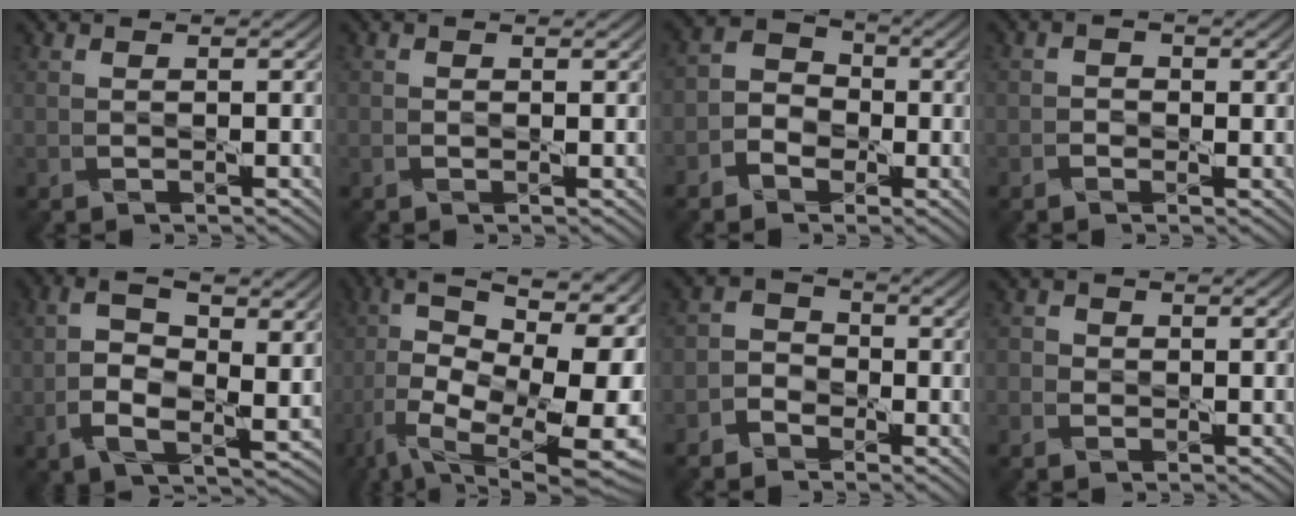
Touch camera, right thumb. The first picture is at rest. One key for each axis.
{"total": 0.0}
{"total": 4.3, "fx": -2.0, "fy": 3.5, "fz": 1.7, "tx": -0.033, "ty": 0.007, "tz": -0.054}
{"total": 0.9, "fx": -0.4, "fy": 0.7, "fz": 0.4, "tx": -0.005, "ty": 0.002, "tz": -0.013}
{"total": 10.7, "fx": -0.2, "fy": 5.6, "fz": 9.1, "tx": -0.202, "ty": -0.008, "tz": -0.007}
{"total": 17.1, "fx": -3.5, "fy": 7.7, "fz": 14.8, "tx": -0.279, "ty": -0.010, "tz": -0.059}
{"total": 3.1, "fx": -2.0, "fy": 2.3, "fz": 0.9, "tx": -0.021, "ty": 0.007, "tz": -0.053}
{"total": 1.5, "fx": -0.2, "fy": 1.4, "fz": 0.1, "tx": 0.004, "ty": 0.005, "tz": -0.011}